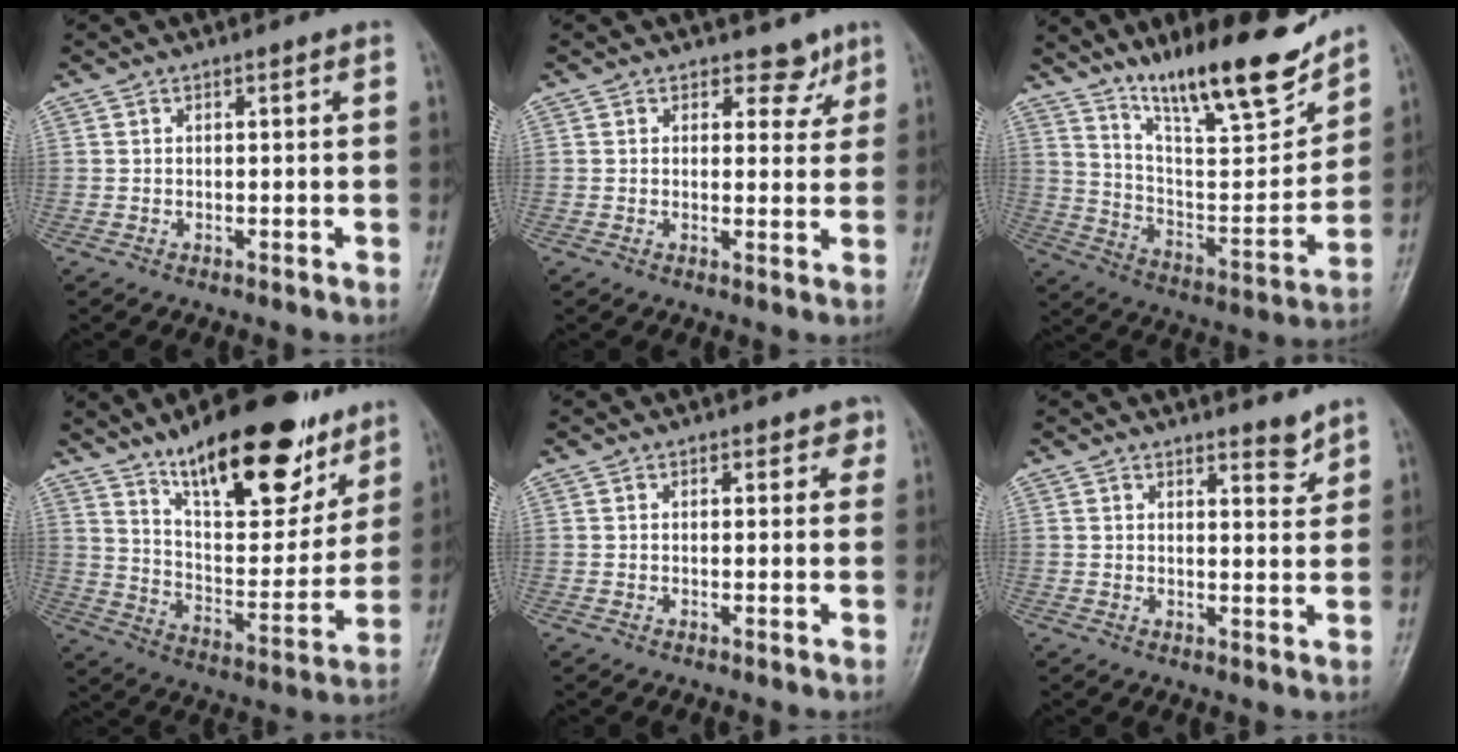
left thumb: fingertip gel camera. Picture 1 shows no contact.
{"total": 3.9, "force": [2.8, 2.6, 0.9], "torque": [0.020, -0.016, 0.035]}
{"total": 20.3, "force": [15.3, 4.5, 12.6], "torque": [-0.166, -0.085, 0.264]}
{"total": 23.6, "force": [15.6, 8.9, 15.2], "torque": [-0.182, -0.068, 0.253]}
{"total": 2.1, "force": [1.3, 1.4, 0.8], "torque": [0.016, -0.004, 0.011]}
{"total": 2.9, "force": [2.6, 0.7, 1.0], "torque": [-0.002, -0.025, 0.039]}